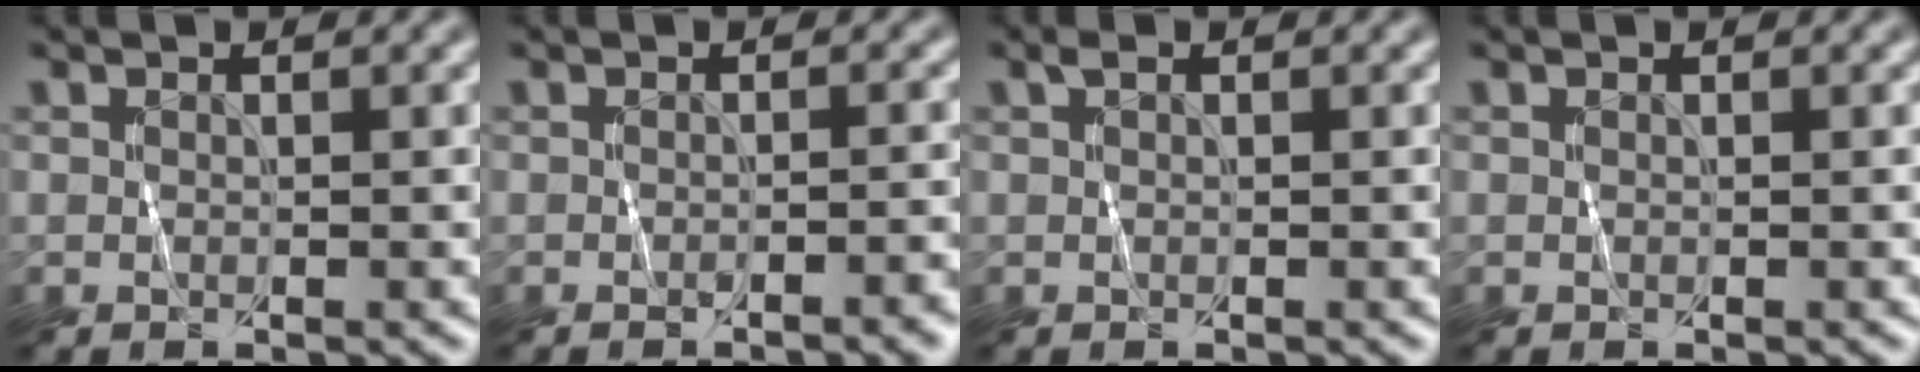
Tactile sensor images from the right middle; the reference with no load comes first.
{"total": 3.0, "force": [-1.5, 0.8, 2.5], "torque": [-0.023, 0.000, -0.017]}
{"total": 0.8, "force": [0.4, 0.4, 0.5], "torque": [-0.011, 0.002, 0.008]}
{"total": 0.0}